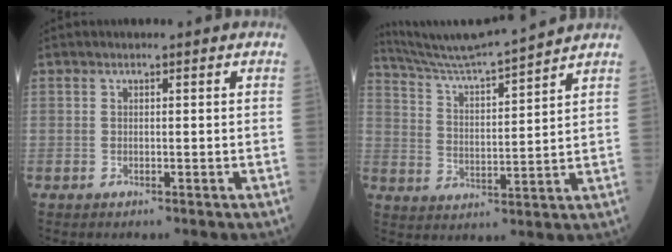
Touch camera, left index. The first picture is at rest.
{"total": 13.3, "force": [12.5, -2.1, 3.9], "torque": [-0.082, -0.005, 0.210]}